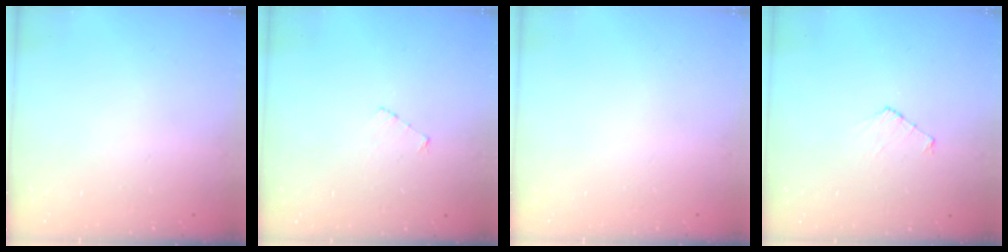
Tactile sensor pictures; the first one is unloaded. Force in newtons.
{"total": 2.6, "press": 2.6, "slide": 0.3}
{"total": 0.0}
{"total": 5.0, "press": 5.0, "slide": 0.5}